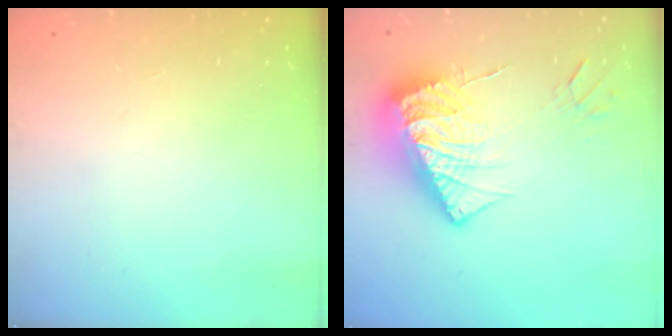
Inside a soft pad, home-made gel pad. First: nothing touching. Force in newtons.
{"total": 17.7, "press": 17.6, "slide": 1.9}